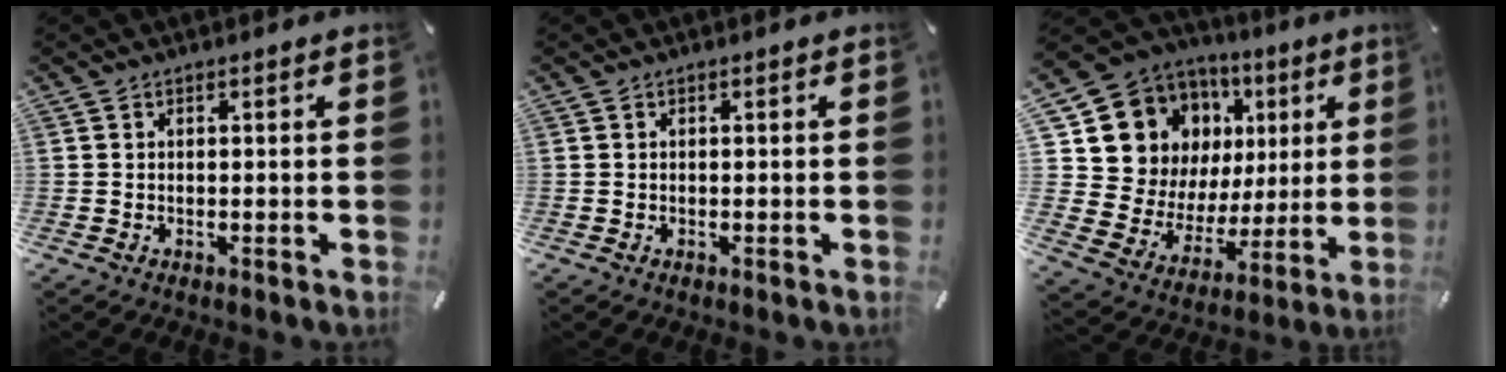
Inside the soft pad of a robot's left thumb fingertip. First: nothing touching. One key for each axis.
{"total": 0.0}
{"total": 14.3, "fx": 6.8, "fy": 12.0, "fz": 3.8, "tx": -0.076, "ty": -0.057, "tz": 0.146}